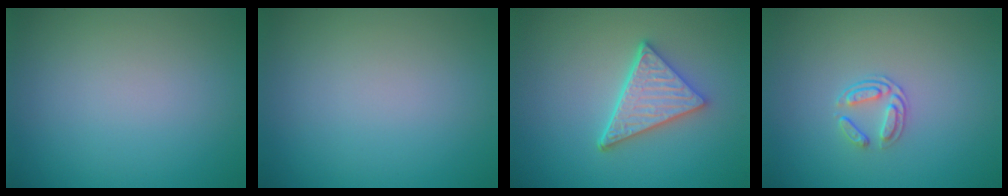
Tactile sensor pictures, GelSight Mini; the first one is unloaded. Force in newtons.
{"total": 0.0}
{"total": 4.9, "press": 3.7, "slide": 3.3}
{"total": 1.7, "press": 1.3, "slide": 1.1}